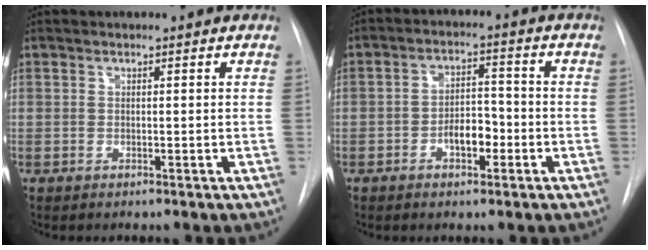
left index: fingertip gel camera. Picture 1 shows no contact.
{"total": 5.1, "force": [-2.4, 2.4, 3.7], "torque": [-0.060, 0.011, -0.038]}